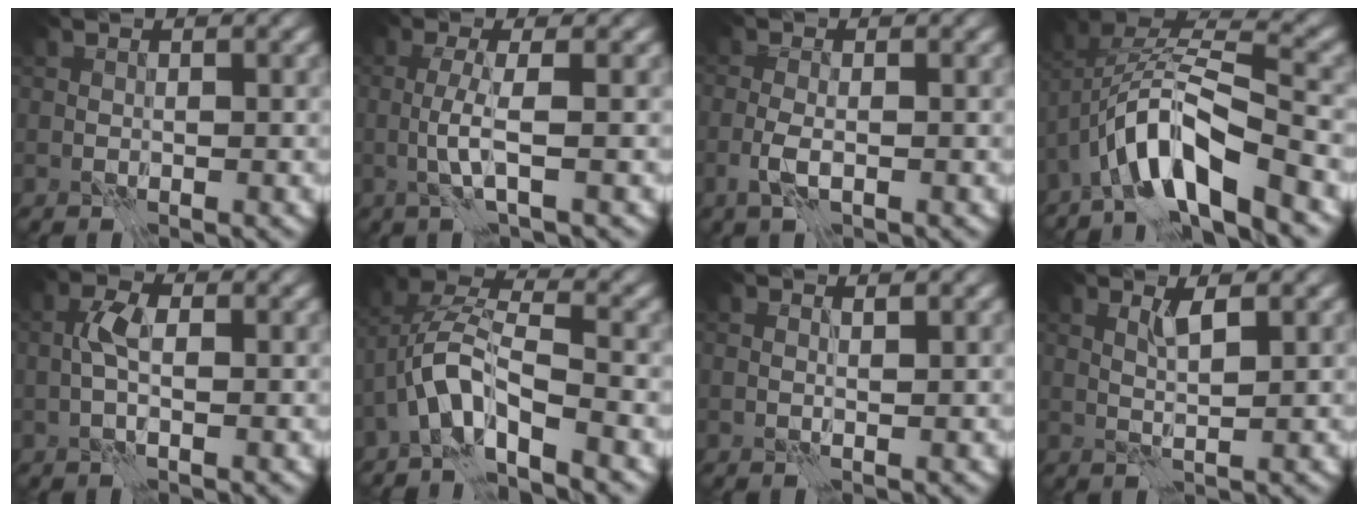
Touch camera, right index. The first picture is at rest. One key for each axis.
{"total": 2.5, "fx": -0.6, "fy": -0.2, "fz": 2.4, "tx": -0.054, "ty": 0.005, "tz": -0.020}
{"total": 1.9, "fx": -0.8, "fy": 0.5, "fz": 1.7, "tx": -0.039, "ty": -0.002, "tz": -0.021}
{"total": 8.1, "fx": -4.3, "fy": 2.4, "fz": 6.5, "tx": -0.108, "ty": 0.018, "tz": -0.088}
{"total": 2.2, "fx": 0.0, "fy": 0.7, "fz": 2.0, "tx": -0.041, "ty": 0.010, "tz": -0.007}
{"total": 5.2, "fx": -2.7, "fy": 1.4, "fz": 4.2, "tx": -0.079, "ty": 0.013, "tz": -0.064}
{"total": 0.8, "fx": 0.6, "fy": -0.5, "fz": 0.2, "tx": -0.001, "ty": 0.002, "tz": 0.009}
{"total": 1.7, "fx": 1.0, "fy": -0.4, "fz": 1.2, "tx": -0.024, "ty": 0.004, "tz": 0.016}